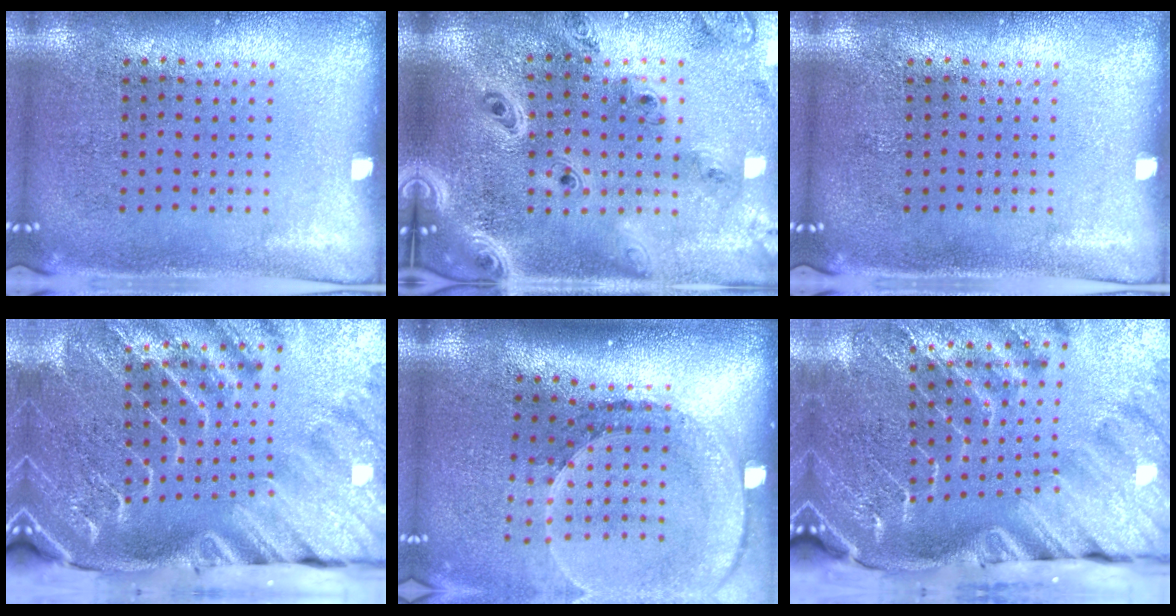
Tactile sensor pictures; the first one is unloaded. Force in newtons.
{"total": 2.6, "press": 2.3, "slide": 1.2}
{"total": 0.0}
{"total": 4.8, "press": 3.5, "slide": 3.2}
{"total": 2.6, "press": 1.9, "slide": 1.8}
{"total": 4.4, "press": 3.3, "slide": 3.0}